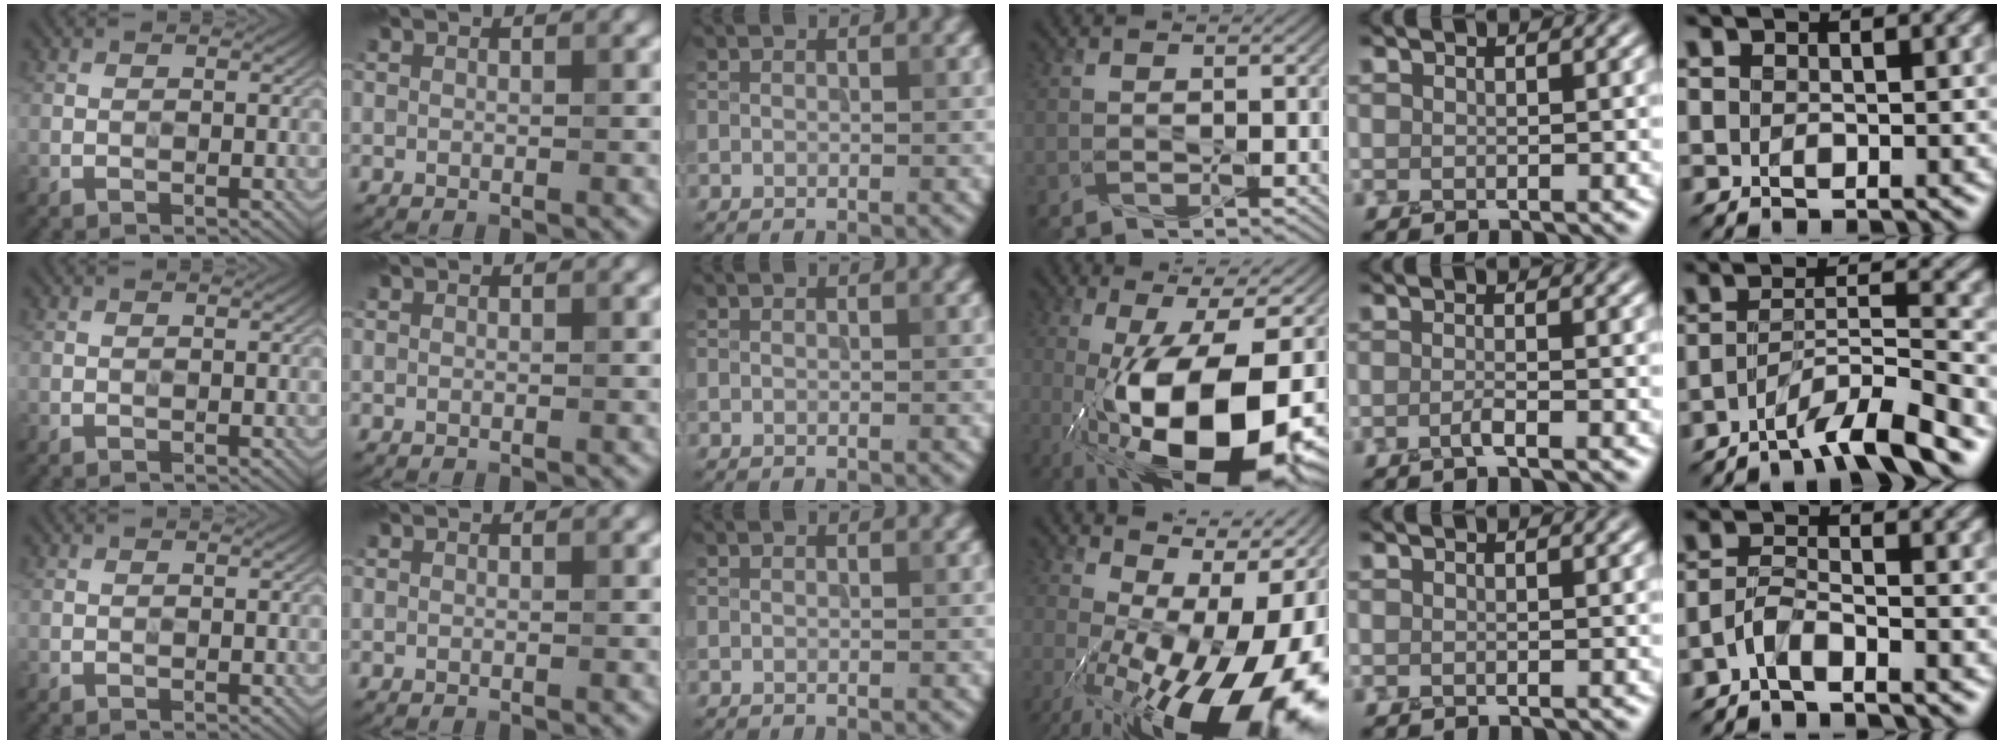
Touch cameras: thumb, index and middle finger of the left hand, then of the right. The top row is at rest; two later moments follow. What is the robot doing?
{"motion": "press", "object": "grip strengthener"}